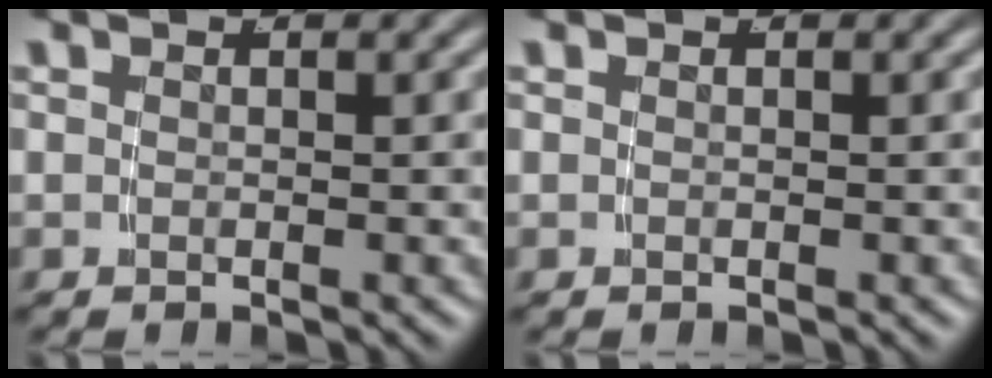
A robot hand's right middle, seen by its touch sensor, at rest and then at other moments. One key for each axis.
{"total": 0.0}